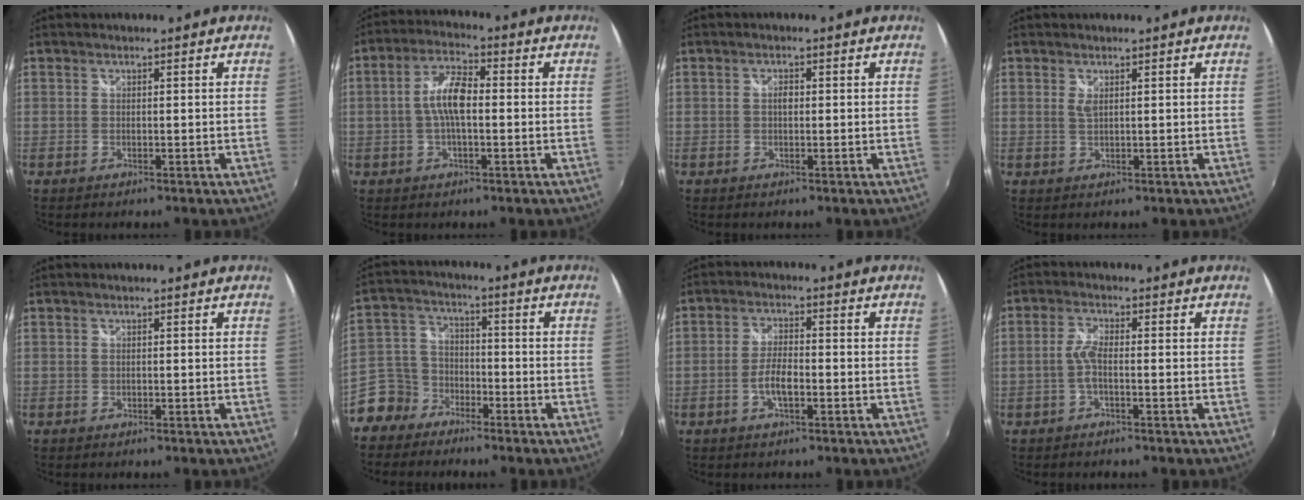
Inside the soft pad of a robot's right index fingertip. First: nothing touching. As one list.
[{"total": 7.1, "force": [-0.5, 2.5, 6.6], "torque": [-0.131, 0.014, -0.013]}, {"total": 1.2, "force": [0.0, 0.7, 1.0], "torque": [-0.018, 0.003, -0.002]}, {"total": 1.3, "force": [0.6, 0.3, 1.1], "torque": [-0.020, -0.001, 0.009]}, {"total": 0.0}, {"total": 8.8, "force": [-6.3, 6.1, 1.0], "torque": [-0.043, 0.028, -0.131]}, {"total": 4.7, "force": [-1.8, 1.5, 4.1], "torque": [-0.085, 0.003, -0.034]}, {"total": 2.9, "force": [-0.9, 0.6, 2.8], "torque": [-0.063, 0.005, -0.019]}]